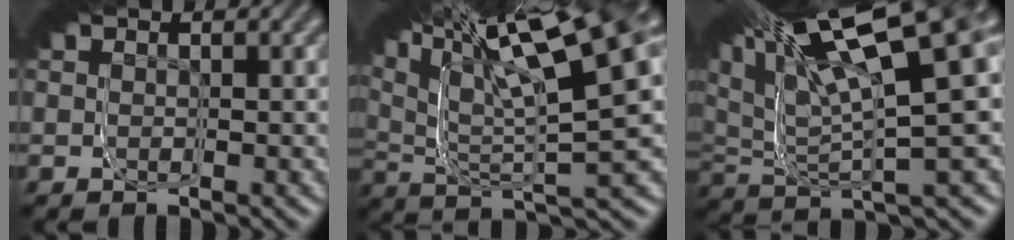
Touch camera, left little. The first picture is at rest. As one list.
[{"total": 12.0, "force": [5.9, 2.5, 10.1], "torque": [-0.131, 0.072, 0.065]}, {"total": 14.2, "force": [3.9, 5.1, 12.6], "torque": [-0.178, 0.065, 0.038]}]